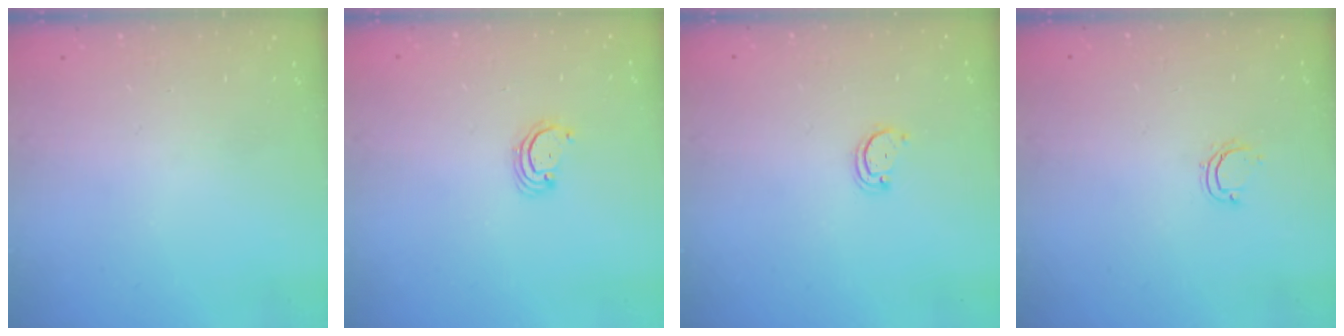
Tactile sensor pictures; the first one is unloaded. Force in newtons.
{"total": 2.3, "press": 2.3, "slide": 0.2}
{"total": 2.2, "press": 2.2, "slide": 0.2}
{"total": 3.7, "press": 3.7, "slide": 0.3}